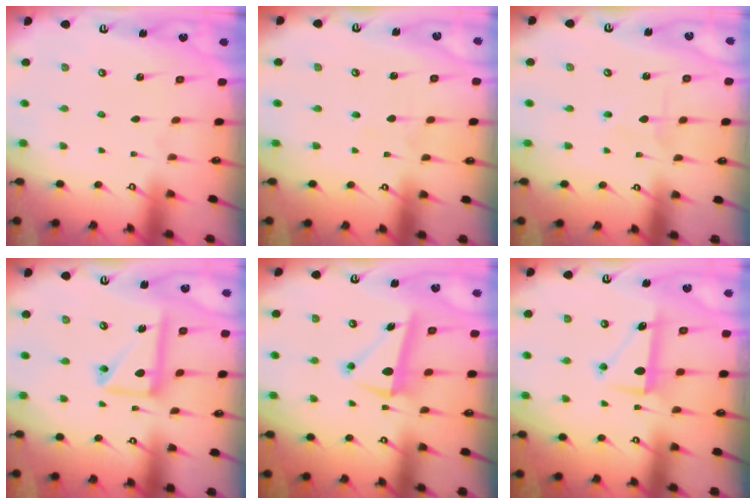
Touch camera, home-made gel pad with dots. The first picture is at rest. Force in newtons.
{"total": 1.8, "press": 1.8, "slide": 0.2}
{"total": 1.1, "press": 1.1, "slide": 0.1}
{"total": 14.0, "press": 13.9, "slide": 1.4}
{"total": 8.5, "press": 8.2, "slide": 2.2}
{"total": 7.7, "press": 7.6, "slide": 0.7}